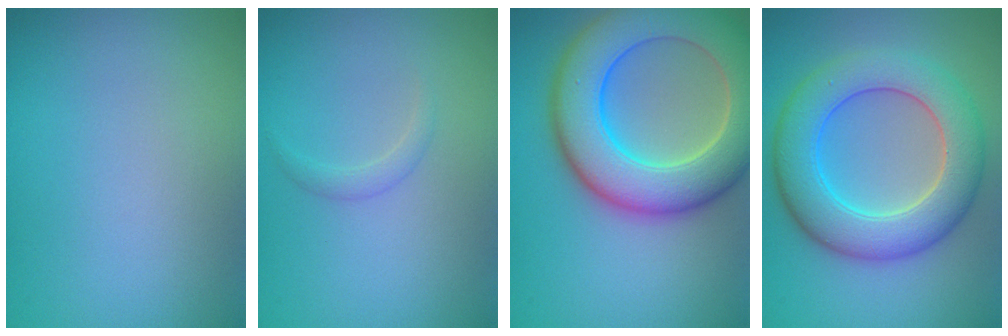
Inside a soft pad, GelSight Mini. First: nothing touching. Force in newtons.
{"total": 0.9, "press": 0.9, "slide": 0.1}
{"total": 10.8, "press": 10.8, "slide": 0.7}
{"total": 8.0, "press": 8.0, "slide": 0.3}